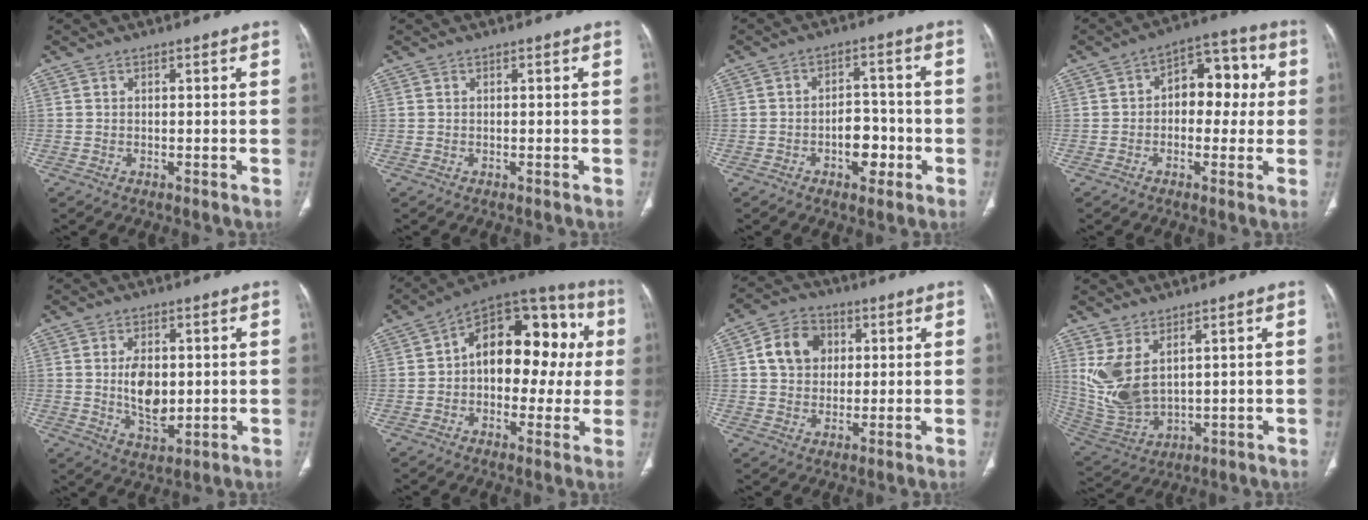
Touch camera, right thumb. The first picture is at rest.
{"total": 0.0}
{"total": 6.9, "force": [-2.4, 4.3, 4.8], "torque": [-0.041, 0.025, -0.036]}
{"total": 11.0, "force": [1.0, 7.1, 8.3], "torque": [-0.071, 0.033, 0.005]}
{"total": 8.3, "force": [0.5, 4.8, 6.7], "torque": [-0.104, -0.014, 0.017]}
{"total": 20.1, "force": [2.1, 12.3, 15.7], "torque": [-0.171, 0.047, 0.019]}
{"total": 9.4, "force": [2.2, 7.6, 5.0], "torque": [-0.062, 0.003, 0.032]}
{"total": 10.9, "force": [3.8, 5.8, 8.3], "torque": [-0.176, -0.021, 0.101]}